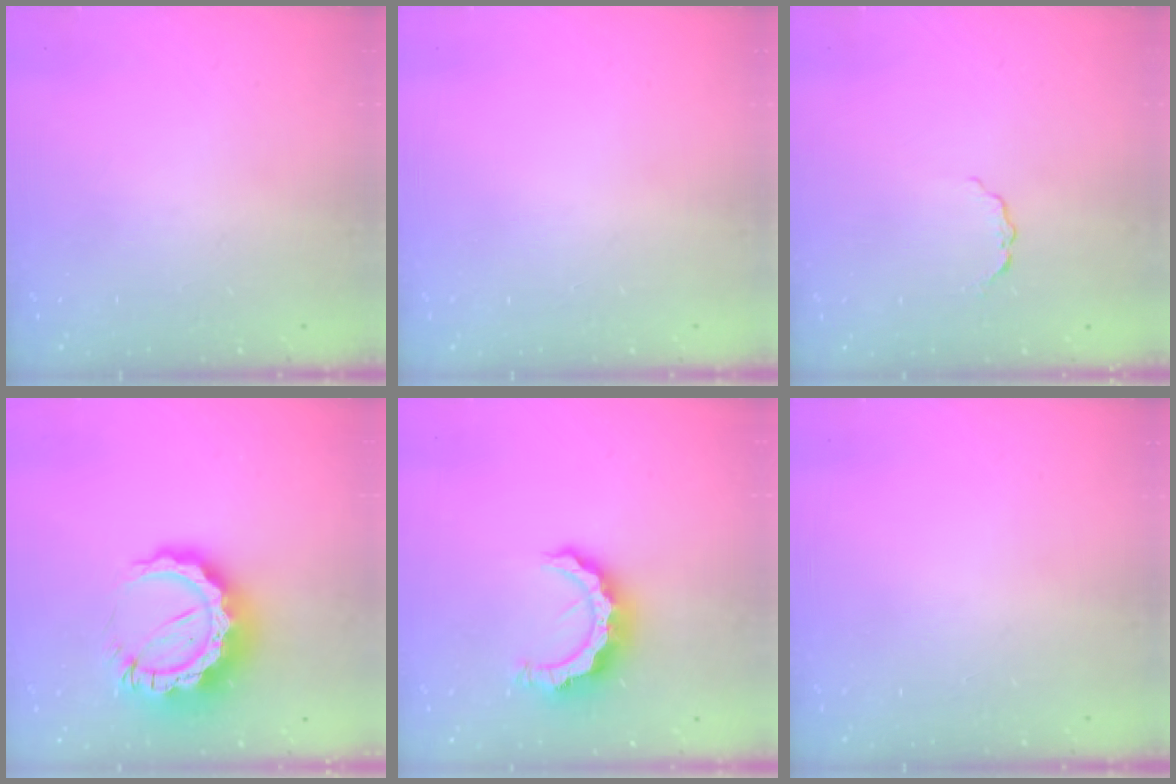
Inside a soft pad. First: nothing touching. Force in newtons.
{"total": 0.0}
{"total": 3.4, "press": 3.4, "slide": 0.5}
{"total": 14.6, "press": 14.4, "slide": 1.8}
{"total": 10.1, "press": 10.0, "slide": 1.1}
{"total": 0.0}